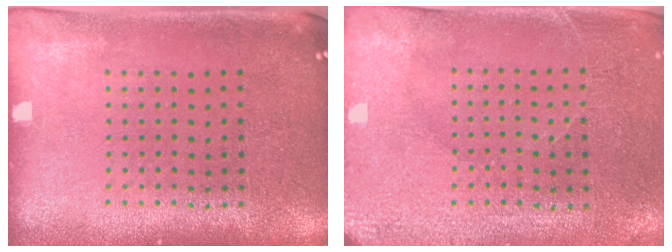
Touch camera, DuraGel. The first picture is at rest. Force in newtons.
{"total": 2.9, "press": 2.7, "slide": 1.0}